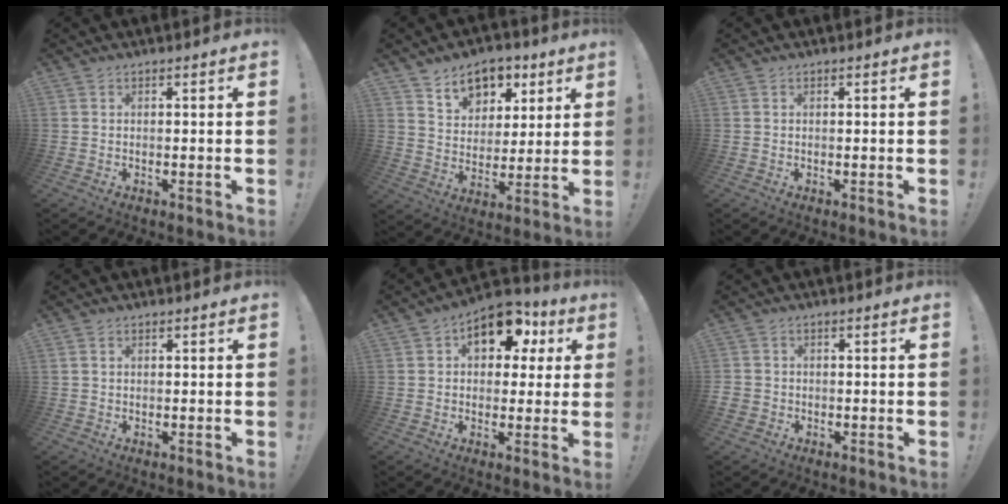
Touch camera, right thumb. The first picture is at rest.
{"total": 10.8, "force": [7.0, 7.5, 3.6], "torque": [-0.047, -0.046, 0.133]}
{"total": 0.0}
{"total": 1.4, "force": [0.8, 1.2, -0.1], "torque": [0.000, 0.004, 0.015]}
{"total": 13.7, "force": [5.9, 8.6, 8.8], "torque": [-0.110, -0.022, 0.104]}
{"total": 2.5, "force": [-0.7, 2.3, 0.8], "torque": [-0.020, 0.008, -0.010]}